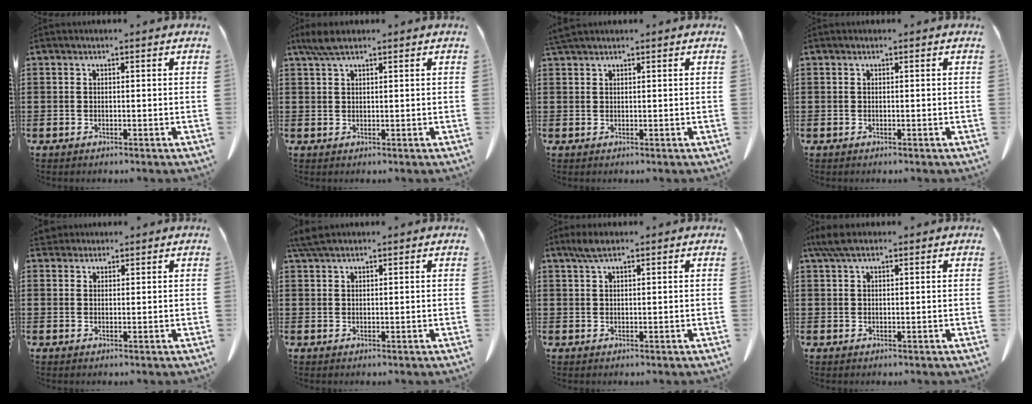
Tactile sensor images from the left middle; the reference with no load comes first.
{"total": 3.1, "force": [2.0, 0.8, 2.3], "torque": [-0.050, 0.002, 0.037]}
{"total": 1.5, "force": [1.4, 0.1, 0.6], "torque": [-0.016, -0.002, 0.028]}
{"total": 0.0}
{"total": 2.0, "force": [1.8, 0.8, 0.3], "torque": [-0.012, 0.004, 0.037]}
{"total": 2.9, "force": [2.2, 0.7, 1.8], "torque": [-0.042, 0.002, 0.043]}
{"total": 2.6, "force": [1.6, 0.5, 2.0], "torque": [-0.042, 0.001, 0.029]}
{"total": 3.3, "force": [1.9, 1.1, 2.4], "torque": [-0.053, 0.002, 0.037]}